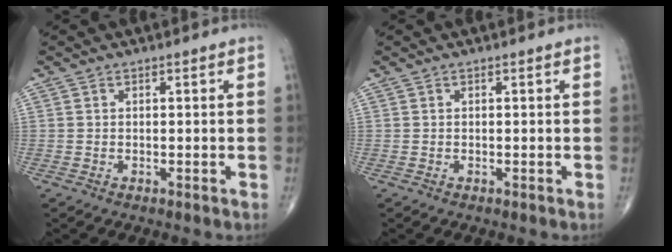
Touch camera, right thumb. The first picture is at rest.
{"total": 0.0}